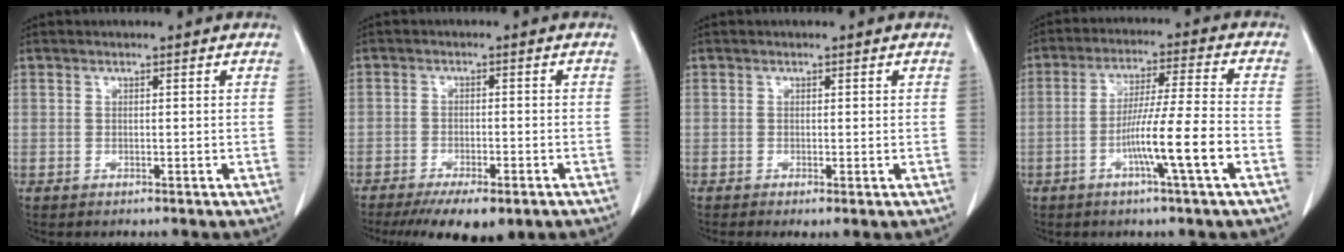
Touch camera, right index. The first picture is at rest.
{"total": 8.9, "force": [-6.2, 2.9, 5.7], "torque": [-0.078, -0.012, -0.090]}
{"total": 0.8, "force": [-0.2, 0.2, 0.7], "torque": [-0.012, -0.002, -0.002]}
{"total": 10.3, "force": [-3.8, -0.9, 9.5], "torque": [-0.170, -0.001, -0.068]}